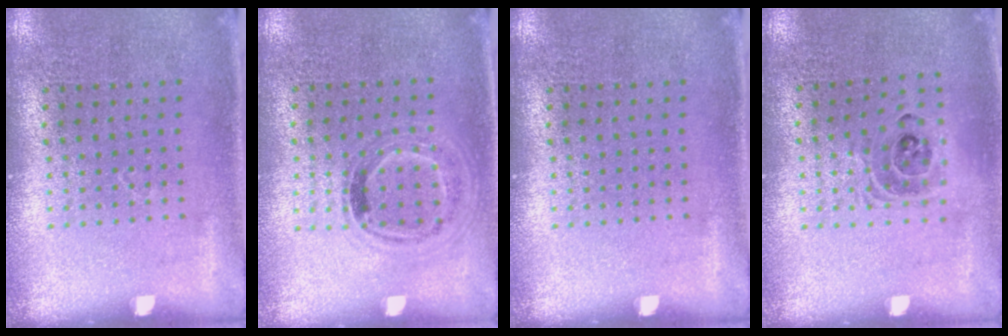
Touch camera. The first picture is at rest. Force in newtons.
{"total": 1.0, "press": 0.9, "slide": 0.4}
{"total": 0.0}
{"total": 1.2, "press": 1.1, "slide": 0.6}